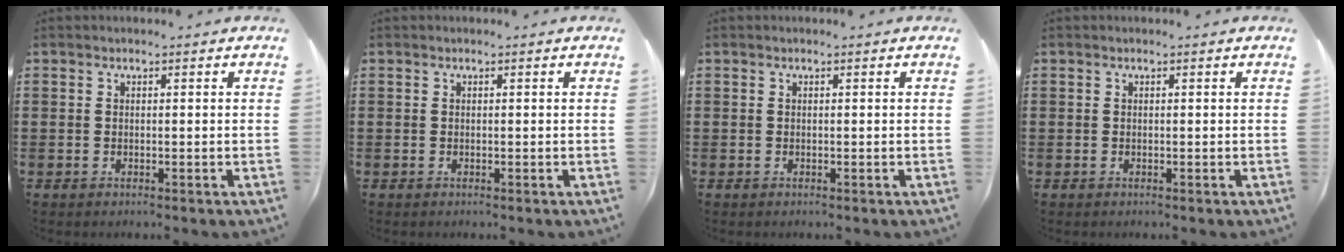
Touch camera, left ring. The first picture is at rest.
{"total": 0.0}
{"total": 0.0}
{"total": 0.0}